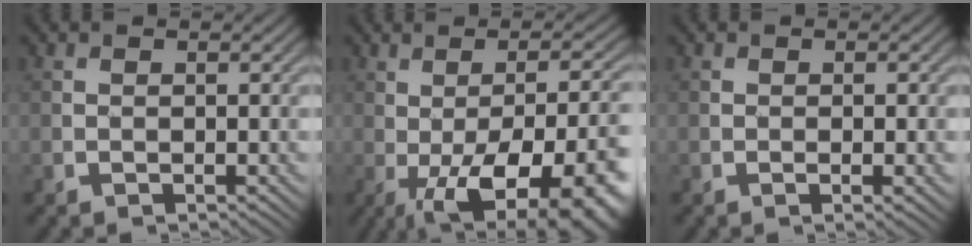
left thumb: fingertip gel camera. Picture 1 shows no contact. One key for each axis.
{"total": 18.2, "fx": -5.3, "fy": 7.2, "fz": 15.8, "tx": -0.193, "ty": -0.013, "tz": -0.061}
{"total": 1.5, "fx": -0.4, "fy": 0.3, "fz": 1.5, "tx": -0.023, "ty": -0.003, "tz": -0.005}